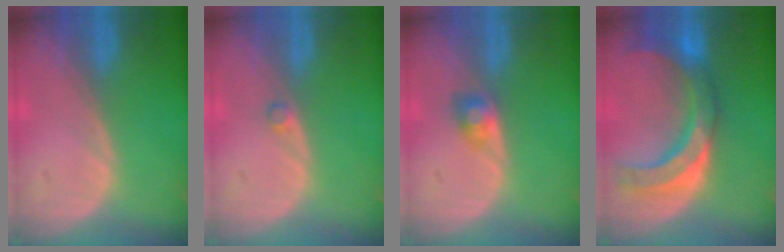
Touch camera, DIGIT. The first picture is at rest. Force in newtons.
{"total": 0.9, "press": 0.9, "slide": 0.2}
{"total": 2.3, "press": 2.3, "slide": 0.2}
{"total": 9.8, "press": 9.4, "slide": 2.9}